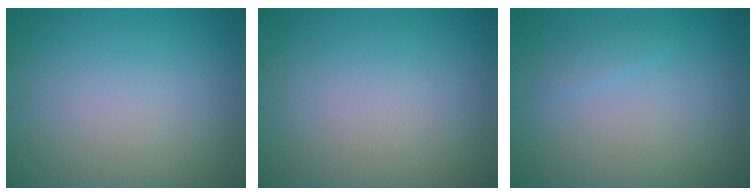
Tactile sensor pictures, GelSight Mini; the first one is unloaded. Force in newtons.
{"total": 0.0}
{"total": 0.8, "press": 0.8, "slide": 0.0}